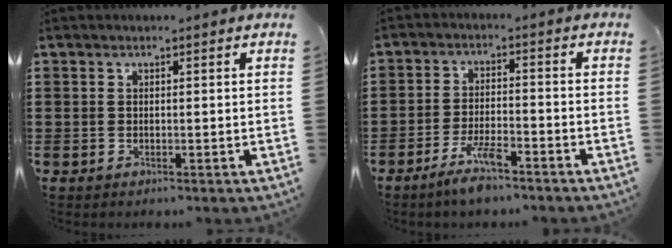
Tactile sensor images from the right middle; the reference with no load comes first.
{"total": 5.7, "force": [-4.1, 1.0, 3.7], "torque": [-0.081, -0.005, -0.078]}